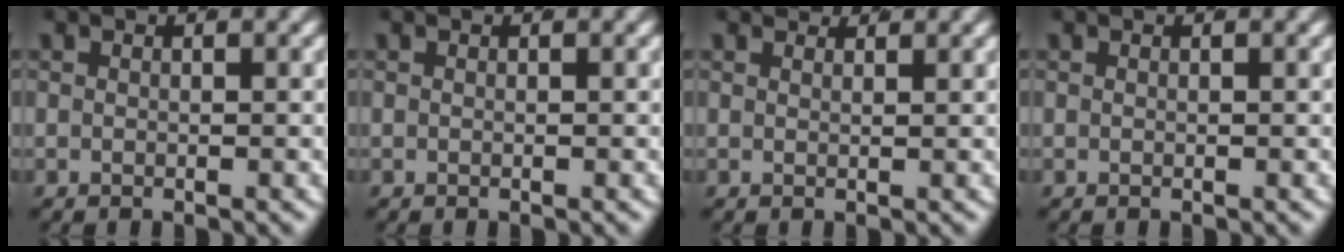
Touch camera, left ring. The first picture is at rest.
{"total": 0.0}
{"total": 2.0, "force": [1.9, -0.2, 0.4], "torque": [-0.003, -0.002, 0.032]}
{"total": 0.0}